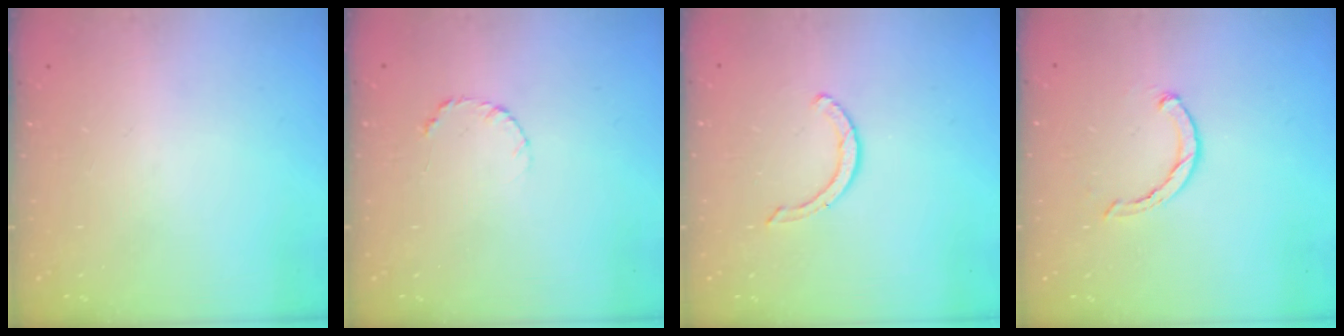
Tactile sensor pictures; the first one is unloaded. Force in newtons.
{"total": 3.9, "press": 3.8, "slide": 0.5}
{"total": 3.1, "press": 3.1, "slide": 0.1}
{"total": 1.5, "press": 1.5, "slide": 0.3}